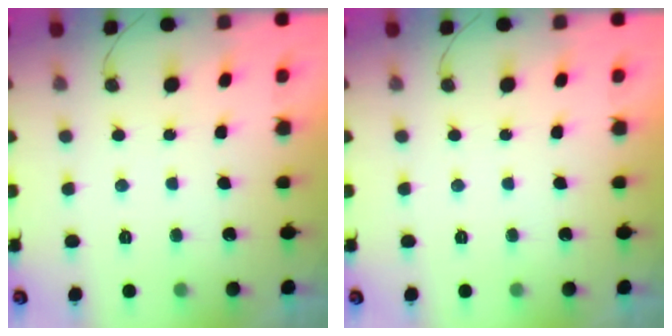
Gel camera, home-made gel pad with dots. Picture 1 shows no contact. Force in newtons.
{"total": 0.0}